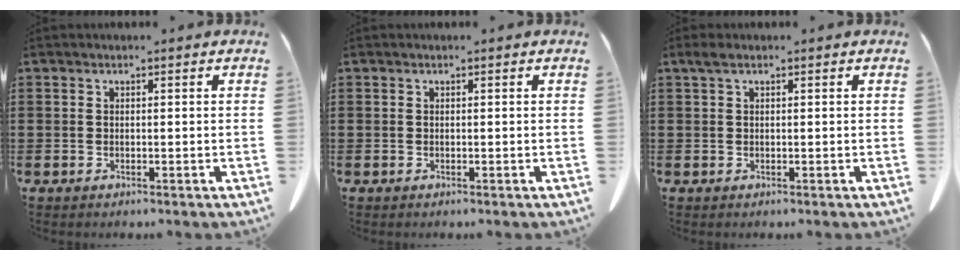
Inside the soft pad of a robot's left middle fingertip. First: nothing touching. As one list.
[{"total": 0.0}, {"total": 1.1, "force": [0.4, 0.3, 0.9], "torque": [-0.020, 0.003, 0.007]}]